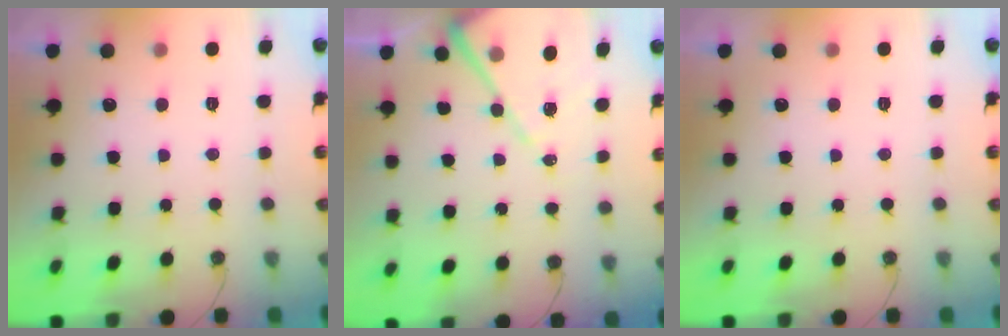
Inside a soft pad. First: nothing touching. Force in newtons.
{"total": 11.2, "press": 11.2, "slide": 0.8}
{"total": 0.0}